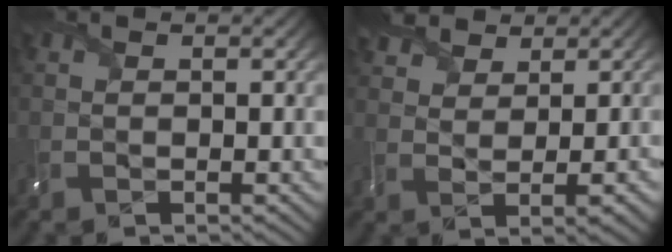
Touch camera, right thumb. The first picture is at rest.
{"total": 4.5, "force": [3.5, 1.8, 2.2], "torque": [-0.044, 0.007, 0.062]}